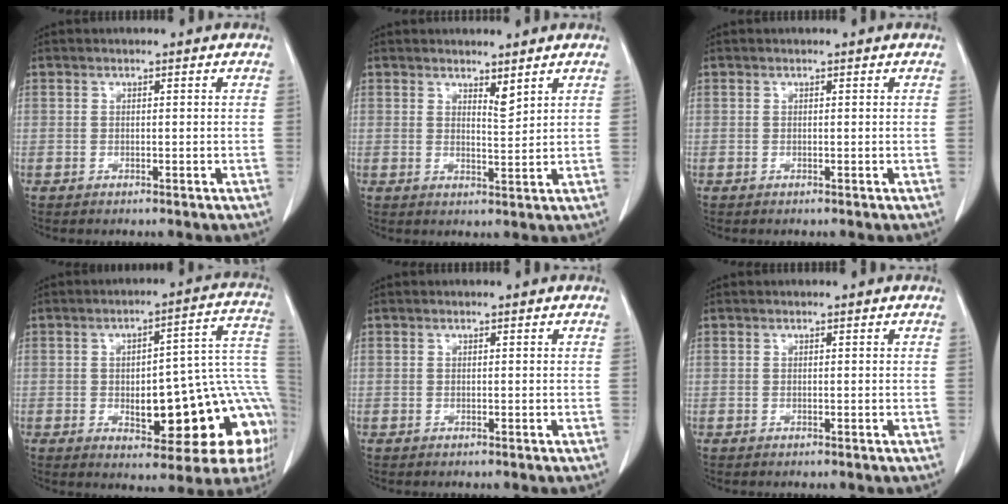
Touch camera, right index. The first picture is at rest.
{"total": 2.2, "force": [1.8, 0.3, 1.4], "torque": [-0.028, -0.012, 0.036]}
{"total": 0.0}
{"total": 20.1, "force": [-4.7, 6.0, 18.6], "torque": [-0.151, 0.042, -0.043]}
{"total": 0.0}
{"total": 0.0}